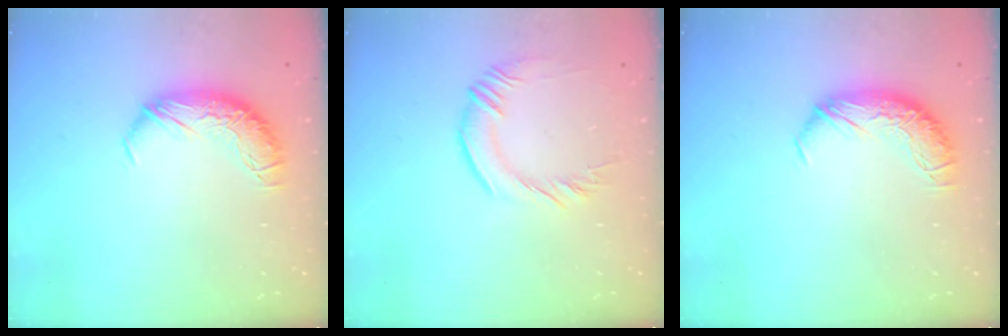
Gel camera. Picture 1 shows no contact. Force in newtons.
{"total": 1.2, "press": 0.8, "slide": 0.9}
{"total": 0.0}